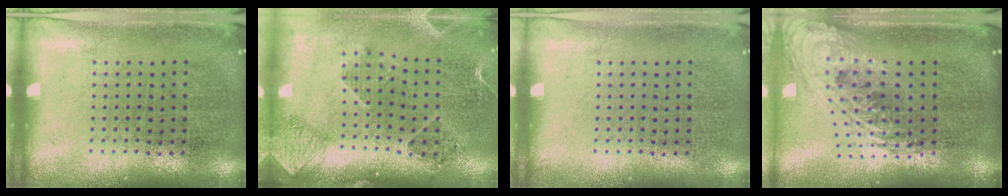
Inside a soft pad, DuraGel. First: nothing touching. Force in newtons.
{"total": 1.5, "press": 1.5, "slide": 0.3}
{"total": 0.0}
{"total": 2.4, "press": 1.7, "slide": 1.7}